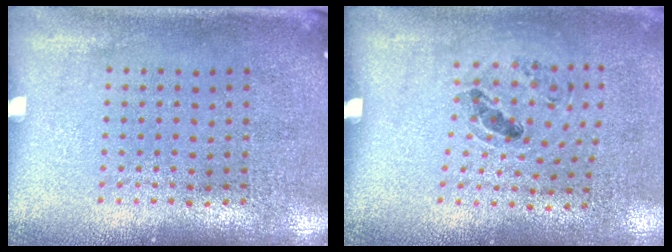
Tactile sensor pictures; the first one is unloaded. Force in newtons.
{"total": 1.2, "press": 0.9, "slide": 0.8}